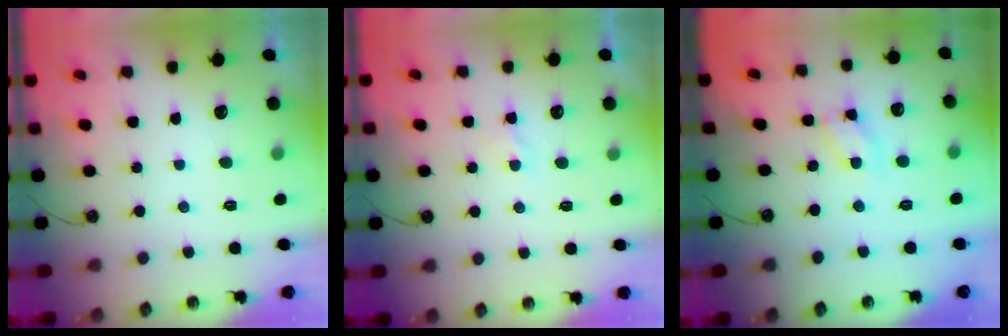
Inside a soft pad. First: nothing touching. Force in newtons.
{"total": 2.3, "press": 2.3, "slide": 0.4}
{"total": 8.2, "press": 8.2, "slide": 0.5}